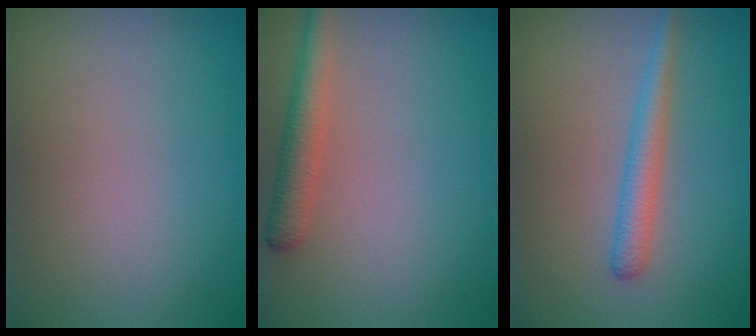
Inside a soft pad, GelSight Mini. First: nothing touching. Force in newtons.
{"total": 2.9, "press": 2.9, "slide": 0.2}
{"total": 2.4, "press": 2.4, "slide": 0.2}